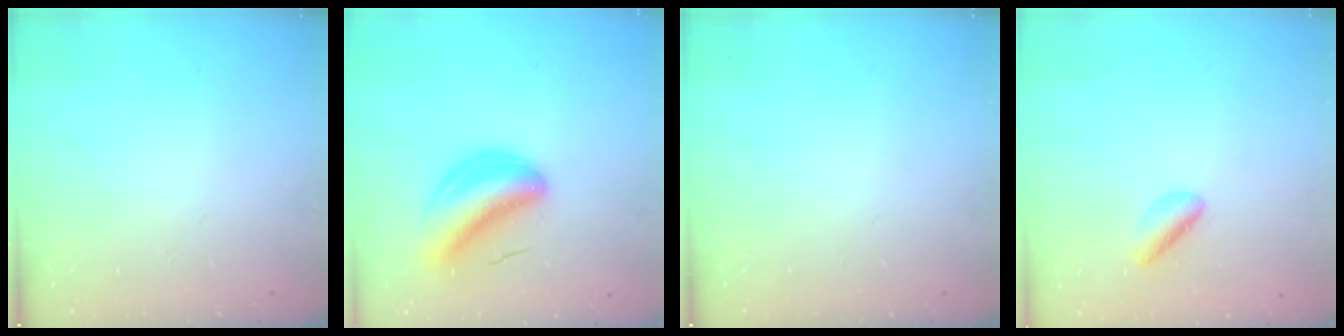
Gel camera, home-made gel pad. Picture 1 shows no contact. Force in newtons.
{"total": 7.7, "press": 7.3, "slide": 2.5}
{"total": 0.0}
{"total": 4.3, "press": 4.1, "slide": 1.4}